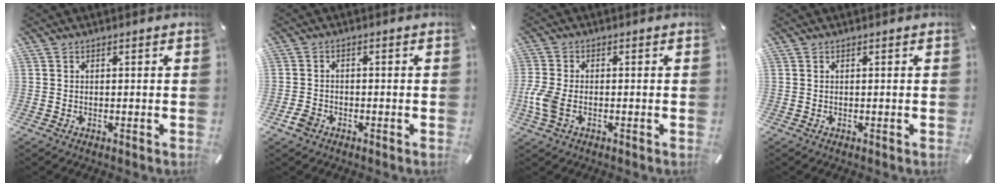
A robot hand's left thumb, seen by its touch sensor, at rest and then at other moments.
{"total": 3.1, "force": [-1.7, 2.3, 1.1], "torque": [-0.023, 0.007, -0.034]}
{"total": 5.9, "force": [-1.8, 3.4, 4.5], "torque": [-0.104, 0.000, -0.034]}
{"total": 0.0}